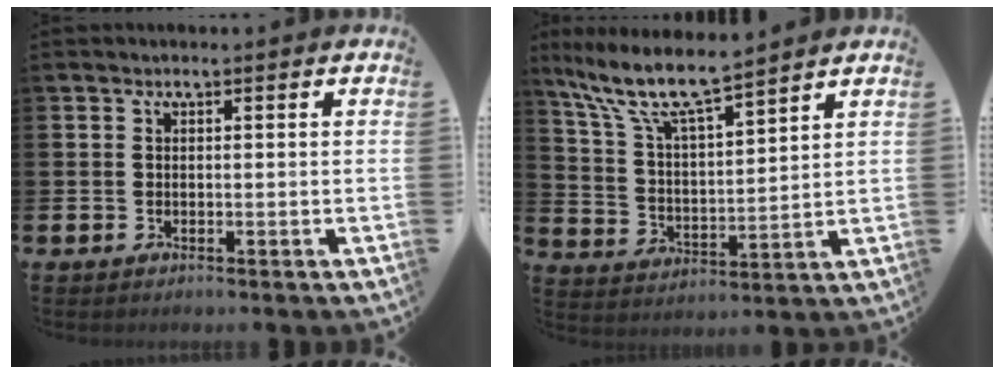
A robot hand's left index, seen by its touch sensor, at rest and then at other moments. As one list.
[{"total": 9.3, "force": [8.2, 1.4, 4.2], "torque": [-0.116, -0.049, 0.140]}]